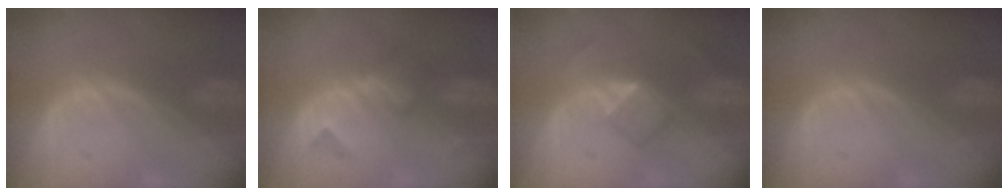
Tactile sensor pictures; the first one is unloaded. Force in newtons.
{"total": 5.0, "press": 4.4, "slide": 2.4}
{"total": 5.3, "press": 4.5, "slide": 2.9}
{"total": 0.0}